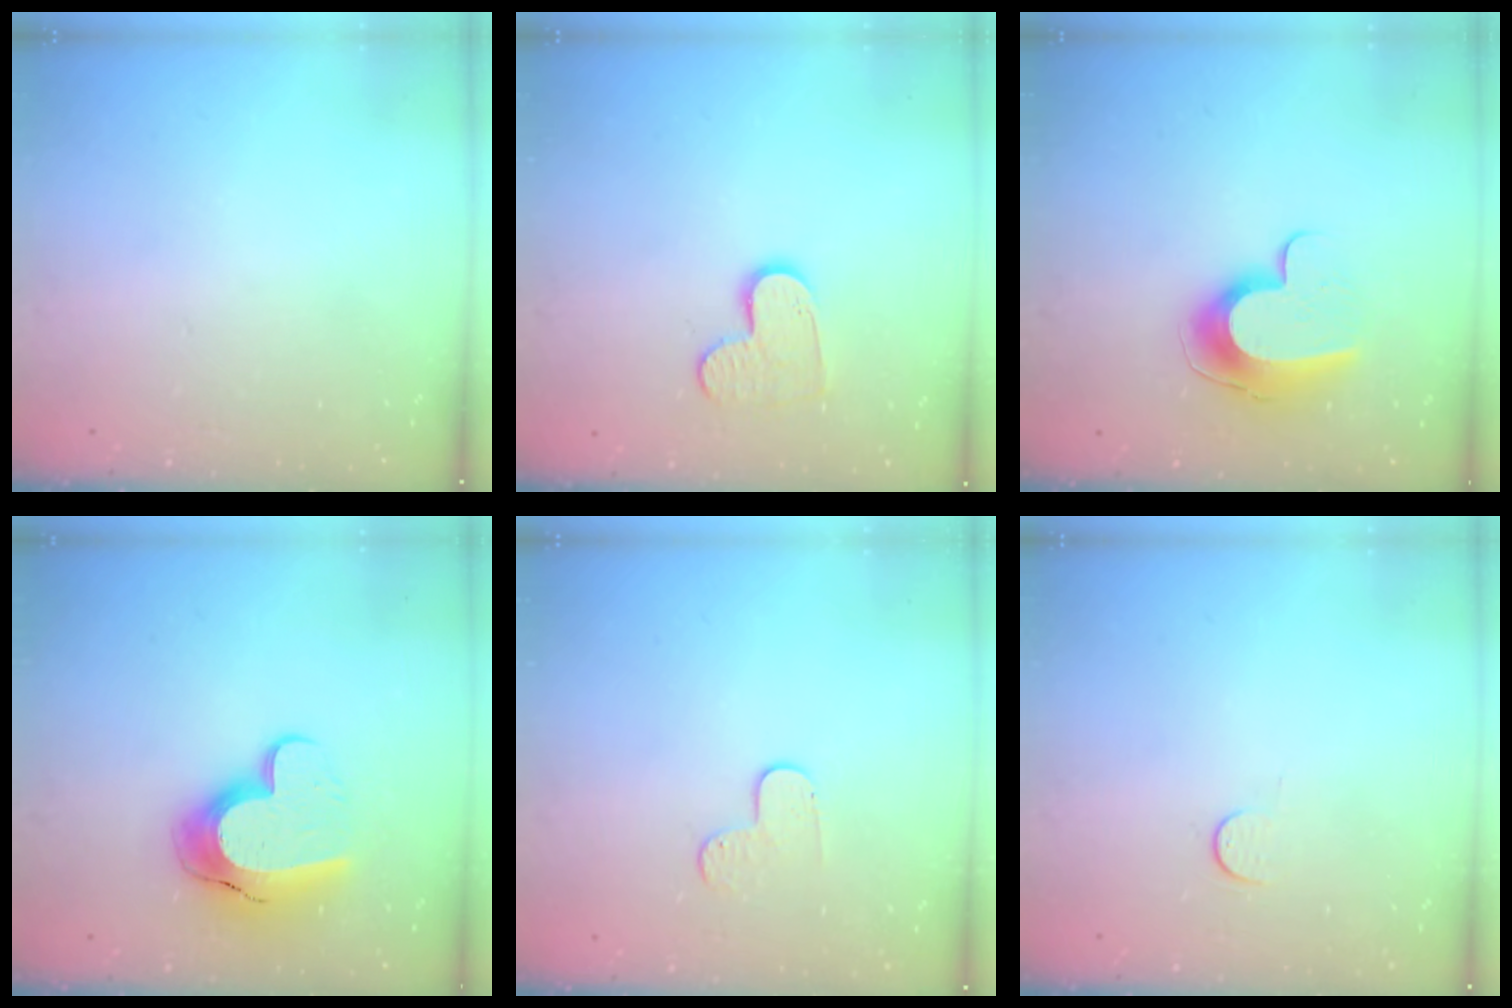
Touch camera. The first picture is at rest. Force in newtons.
{"total": 8.9, "press": 8.9, "slide": 0.7}
{"total": 10.4, "press": 10.4, "slide": 0.3}
{"total": 13.7, "press": 13.6, "slide": 1.0}
{"total": 3.8, "press": 3.8, "slide": 0.4}
{"total": 2.8, "press": 2.8, "slide": 0.4}